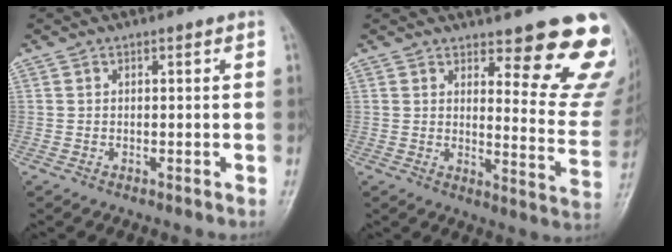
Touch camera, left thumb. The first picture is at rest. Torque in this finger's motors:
{"motor_torque": [0.58, 0.31, 0.34, -0.04, 0.11]}